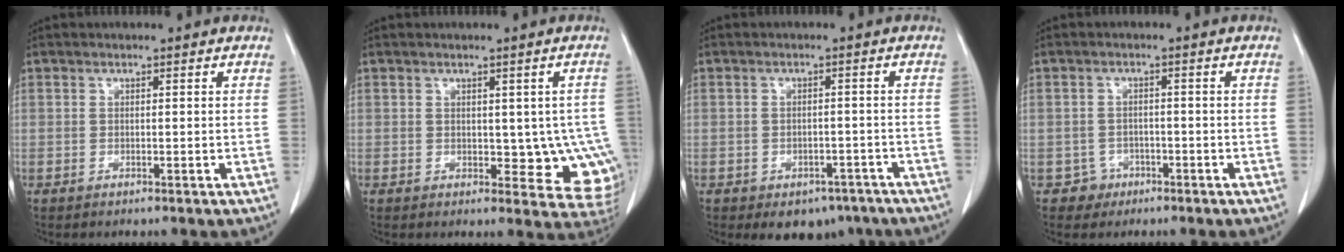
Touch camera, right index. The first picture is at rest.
{"total": 8.0, "force": [-0.5, 4.5, 6.6], "torque": [-0.048, 0.000, 0.001]}
{"total": 6.6, "force": [-4.6, 4.1, 2.2], "torque": [-0.009, 0.011, -0.056]}
{"total": 2.7, "force": [-1.4, 2.3, -0.4], "torque": [0.011, 0.014, -0.023]}